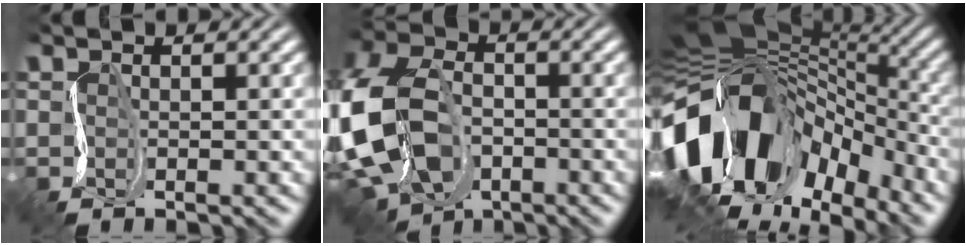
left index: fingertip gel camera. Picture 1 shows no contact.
{"total": 14.1, "force": [-4.9, 9.7, 8.9], "torque": [-0.236, -0.030, -0.085]}
{"total": 16.8, "force": [-4.4, 10.5, 12.4], "torque": [-0.236, -0.021, -0.066]}